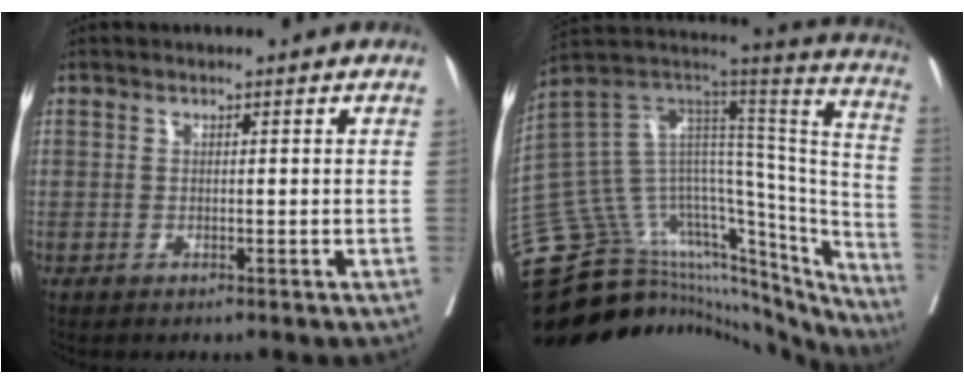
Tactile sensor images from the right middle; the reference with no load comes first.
{"total": 44.1, "force": [-37.6, 15.9, 16.8], "torque": [-0.264, 0.027, -0.485]}